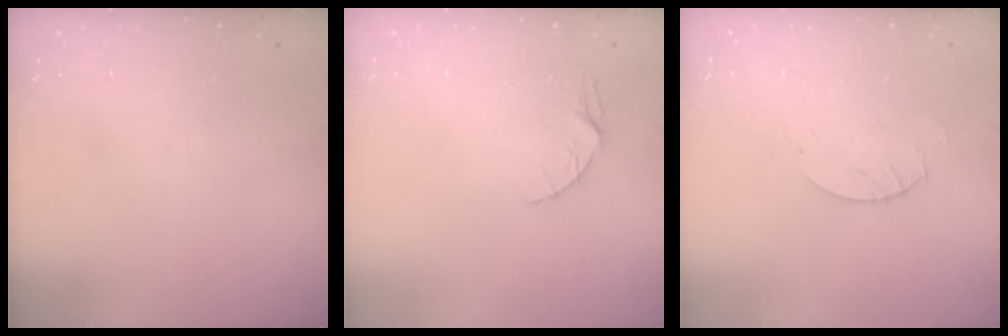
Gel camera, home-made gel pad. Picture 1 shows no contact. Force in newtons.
{"total": 3.4, "press": 3.3, "slide": 0.5}
{"total": 2.0, "press": 2.0, "slide": 0.2}